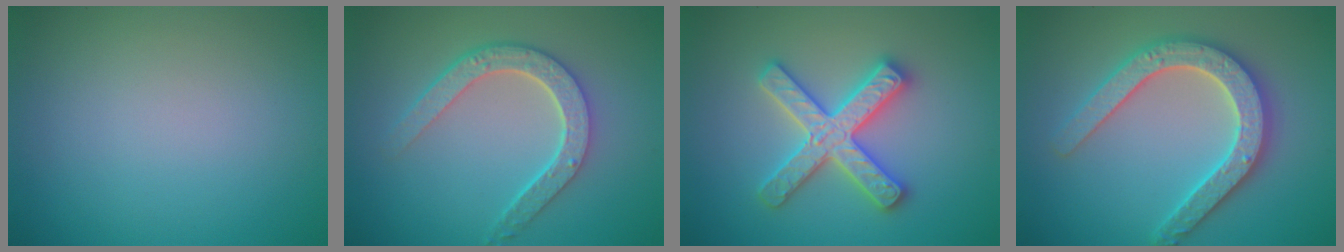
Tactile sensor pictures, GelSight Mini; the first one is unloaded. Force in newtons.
{"total": 4.5, "press": 3.6, "slide": 2.7}
{"total": 5.0, "press": 4.9, "slide": 0.8}
{"total": 5.2, "press": 5.1, "slide": 0.9}